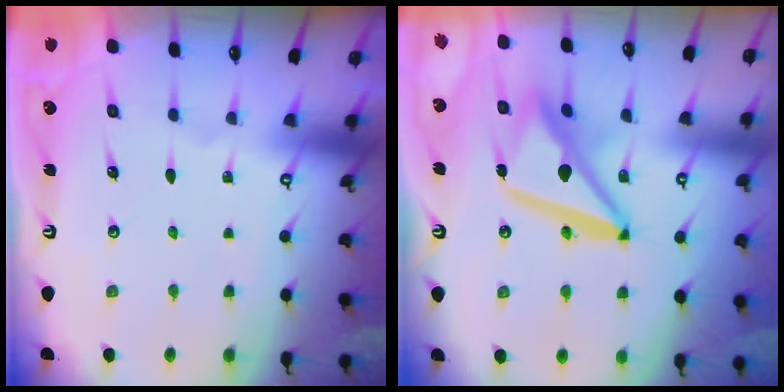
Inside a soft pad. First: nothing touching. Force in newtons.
{"total": 15.3, "press": 15.2, "slide": 2.0}